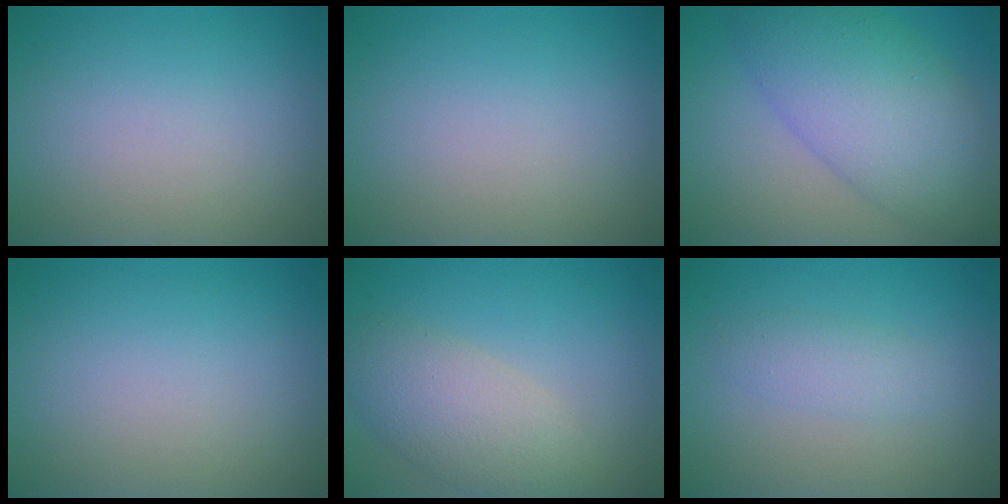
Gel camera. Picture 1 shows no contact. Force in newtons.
{"total": 0.0}
{"total": 8.8, "press": 8.8, "slide": 0.2}
{"total": 0.0}
{"total": 5.0, "press": 5.0, "slide": 0.4}
{"total": 1.9, "press": 1.9, "slide": 0.0}